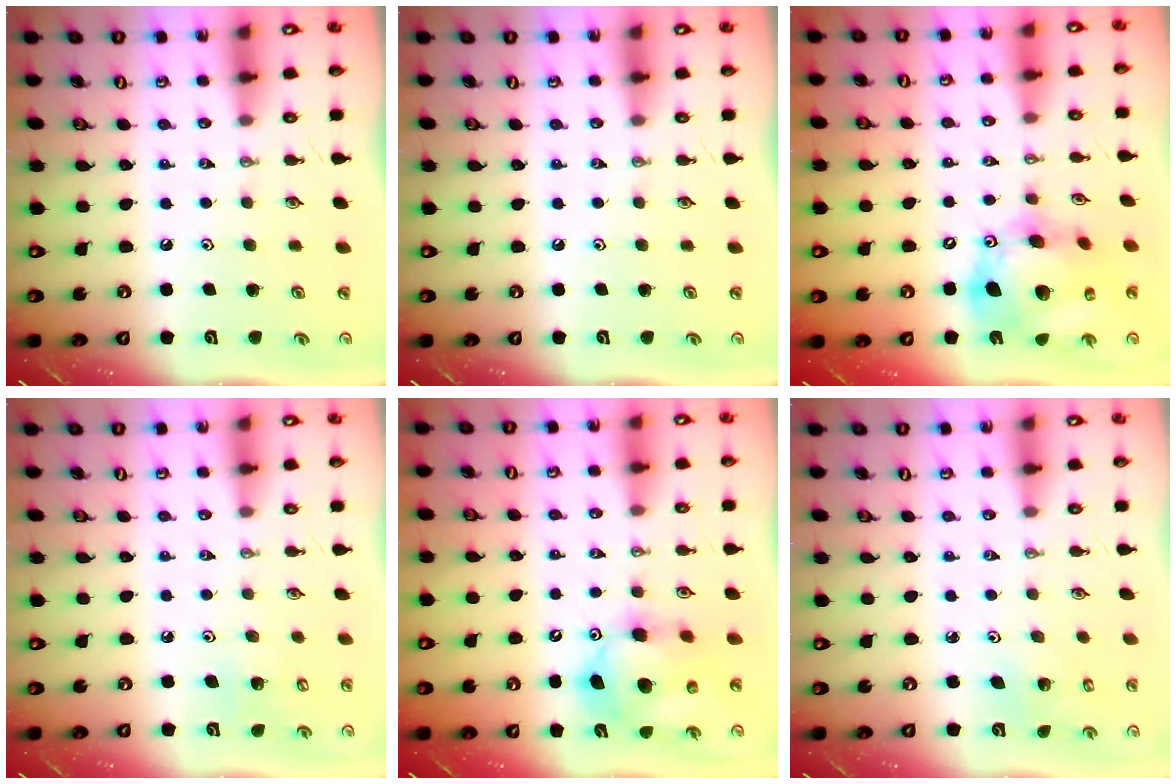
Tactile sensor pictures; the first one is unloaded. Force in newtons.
{"total": 0.0}
{"total": 20.4, "press": 20.2, "slide": 3.3}
{"total": 6.4, "press": 6.3, "slide": 0.5}
{"total": 12.2, "press": 12.0, "slide": 2.1}
{"total": 2.2, "press": 2.2, "slide": 0.2}